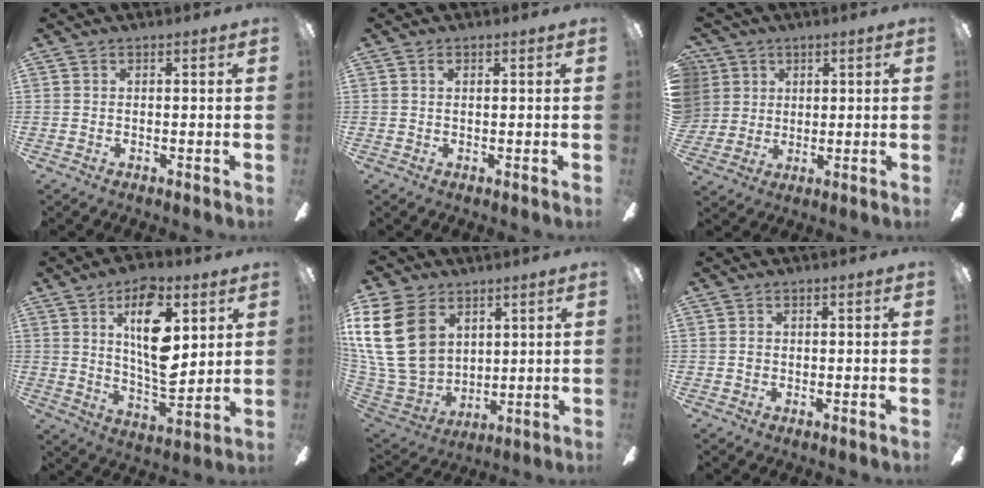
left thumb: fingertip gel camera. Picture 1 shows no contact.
{"total": 0.8, "force": [0.4, 0.4, 0.6], "torque": [-0.013, 0.003, 0.006]}
{"total": 6.3, "force": [2.3, 5.9, 0.4], "torque": [-0.020, -0.003, 0.047]}
{"total": 17.0, "force": [6.7, 7.8, 13.5], "torque": [-0.216, -0.028, 0.108]}
{"total": 21.8, "force": [6.7, 16.2, 13.0], "torque": [-0.300, -0.023, 0.123]}
{"total": 1.0, "force": [0.1, 0.9, 0.4], "torque": [-0.007, 0.005, 0.000]}